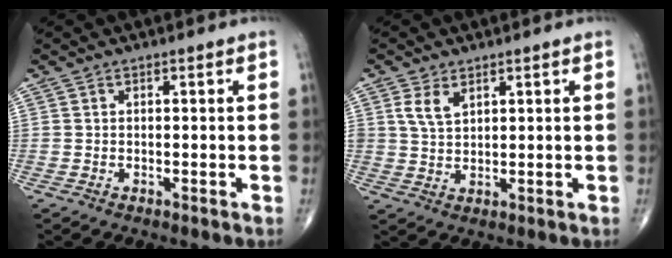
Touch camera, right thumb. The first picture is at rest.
{"total": 4.1, "force": [2.1, 2.3, 2.6], "torque": [-0.045, -0.007, 0.046]}